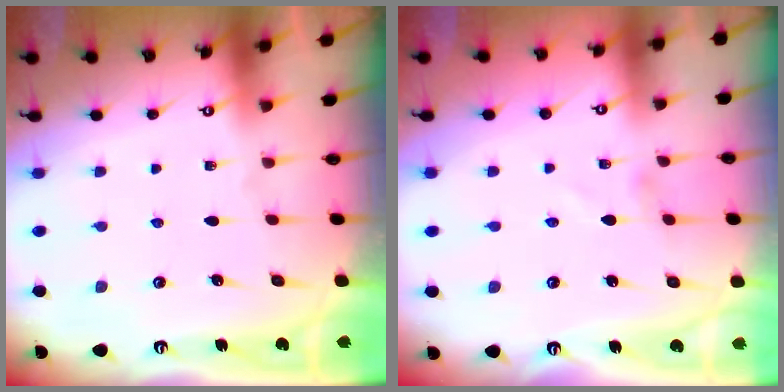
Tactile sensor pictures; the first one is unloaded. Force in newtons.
{"total": 1.4, "press": 1.4, "slide": 0.0}